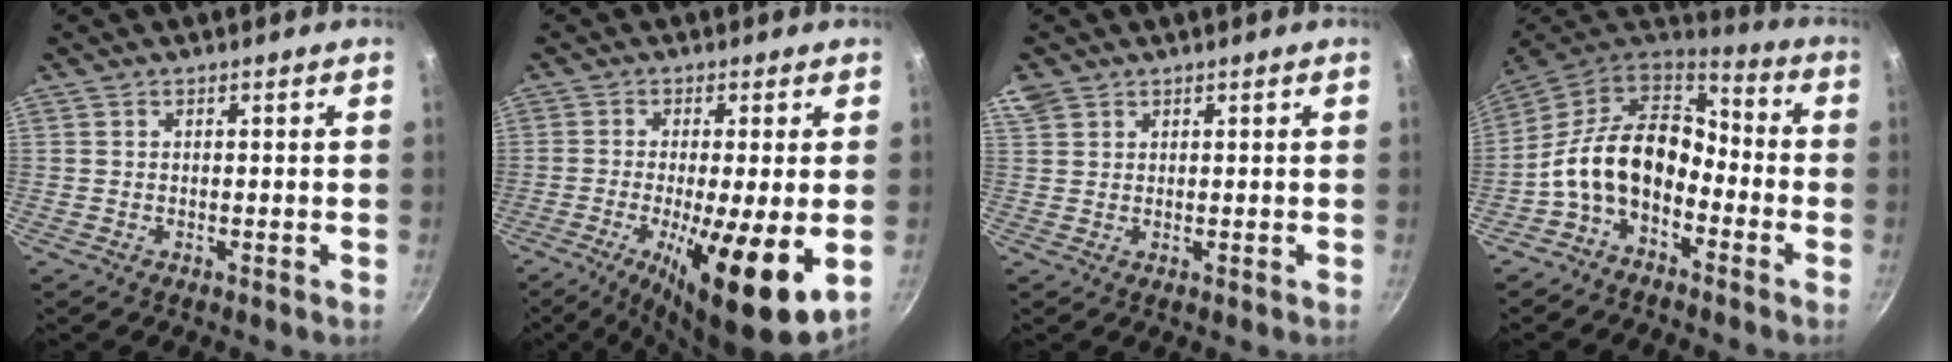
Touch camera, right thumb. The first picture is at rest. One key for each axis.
{"total": 14.6, "fx": -3.5, "fy": 2.9, "fz": 13.9, "tx": -0.239, "ty": -0.013, "tz": -0.056}
{"total": 3.4, "fx": 2.2, "fy": 2.3, "fz": 1.2, "tx": -0.018, "ty": 0.006, "tz": 0.045}
{"total": 14.9, "fx": -4.1, "fy": 9.9, "fz": 10.3, "tx": -0.160, "ty": 0.056, "tz": -0.094}